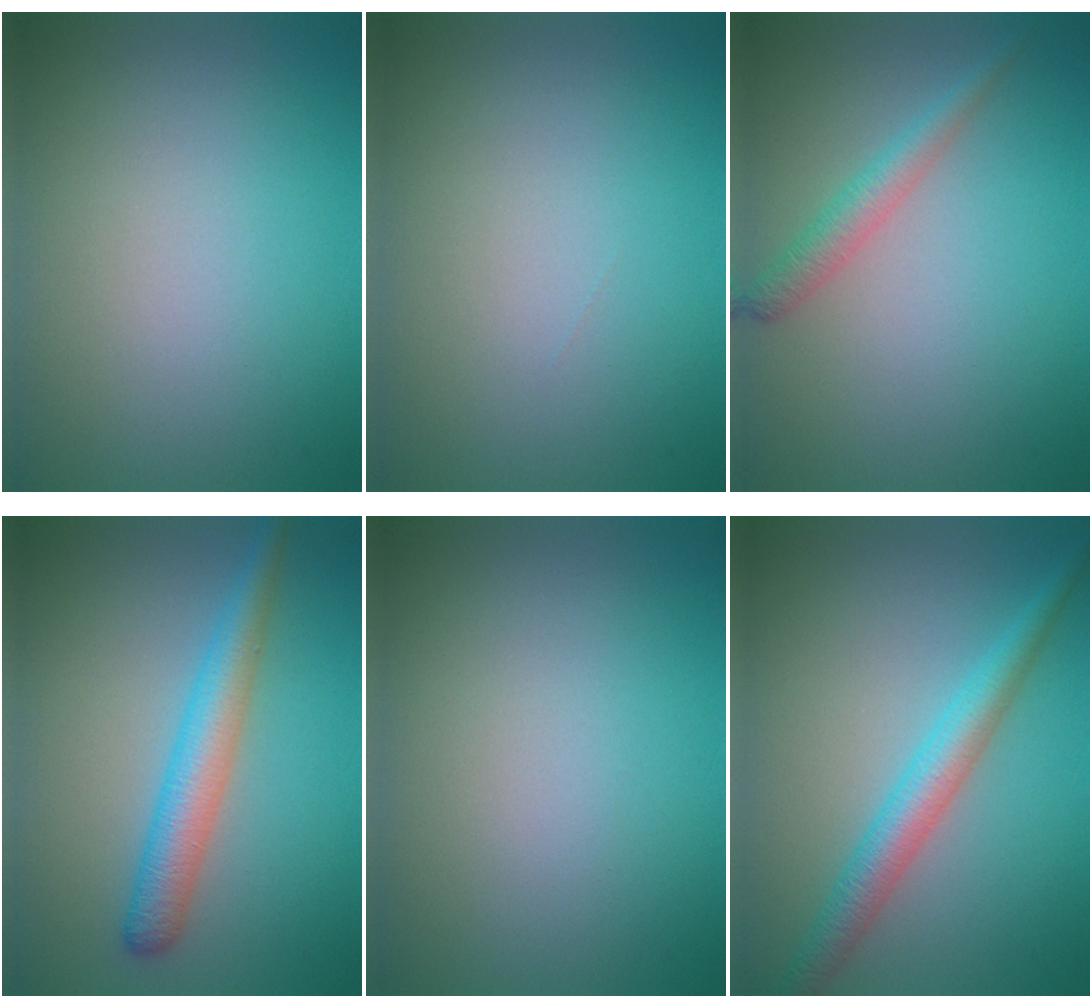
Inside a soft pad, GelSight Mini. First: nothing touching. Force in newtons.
{"total": 0.0}
{"total": 2.2, "press": 2.2, "slide": 0.1}
{"total": 4.1, "press": 4.1, "slide": 0.2}
{"total": 0.0}
{"total": 3.9, "press": 3.9, "slide": 0.1}